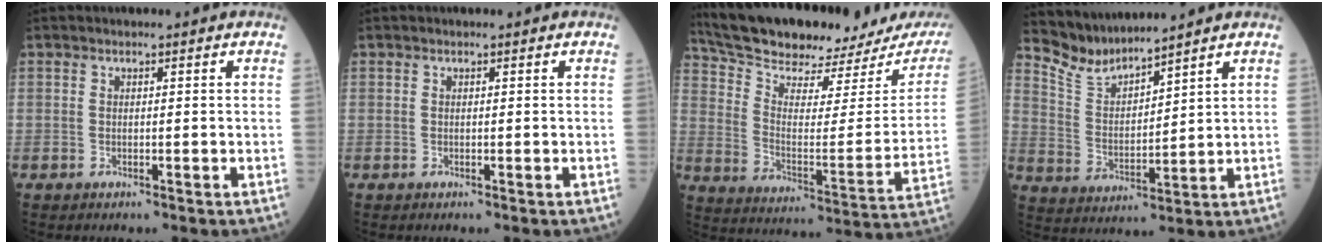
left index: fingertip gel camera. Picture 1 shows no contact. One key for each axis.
{"total": 0.0}
{"total": 24.3, "fx": 21.9, "fy": 4.3, "fz": 9.5, "tx": -0.165, "ty": -0.060, "tz": 0.306}
{"total": 6.2, "fx": 6.2, "fy": 0.0, "fz": 0.0, "tx": -0.024, "ty": -0.004, "tz": 0.142}